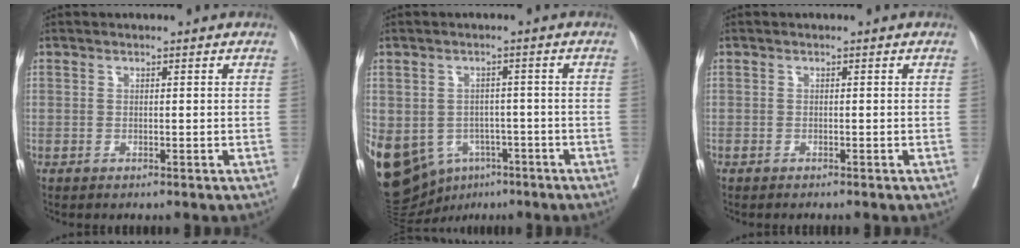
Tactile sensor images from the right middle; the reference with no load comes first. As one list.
[{"total": 23.1, "force": [-10.0, 17.8, 10.9], "torque": [-0.335, -0.012, -0.134]}, {"total": 1.0, "force": [-0.9, 0.1, 0.4], "torque": [-0.007, -0.001, -0.014]}]